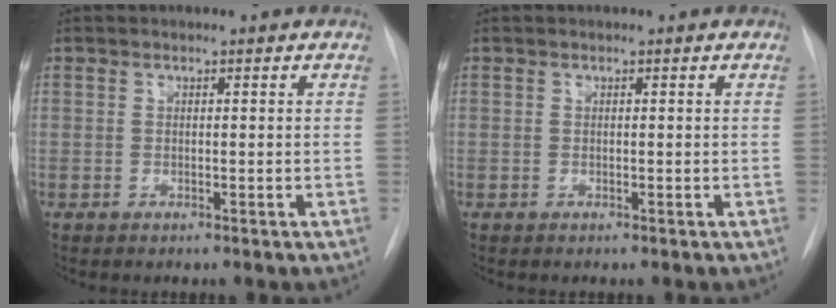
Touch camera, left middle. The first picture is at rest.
{"total": 0.0}